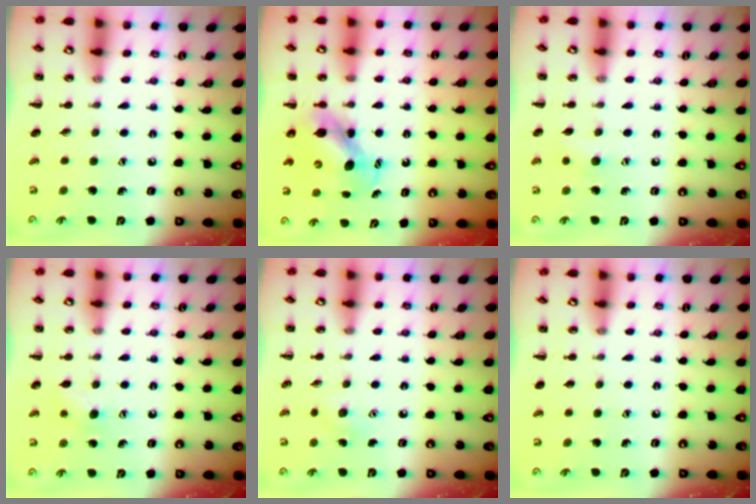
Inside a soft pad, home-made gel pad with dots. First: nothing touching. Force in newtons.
{"total": 6.4, "press": 6.4, "slide": 0.8}
{"total": 4.9, "press": 4.8, "slide": 1.1}
{"total": 5.7, "press": 5.6, "slide": 1.1}
{"total": 5.2, "press": 5.0, "slide": 1.3}
{"total": 0.0}